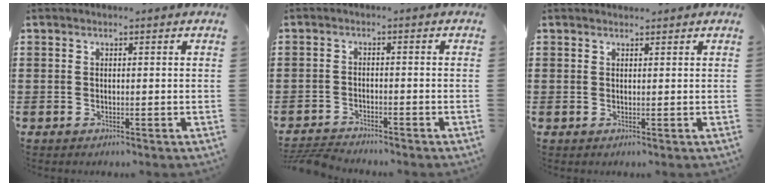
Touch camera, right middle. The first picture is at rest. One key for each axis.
{"total": 3.2, "fx": -3.2, "fy": 0.3, "fz": 0.5, "tx": -0.024, "ty": -0.003, "tz": -0.071}
{"total": 0.7, "fx": 0.7, "fy": 0.2, "fz": -0.1, "tx": 0.007, "ty": -0.003, "tz": 0.012}